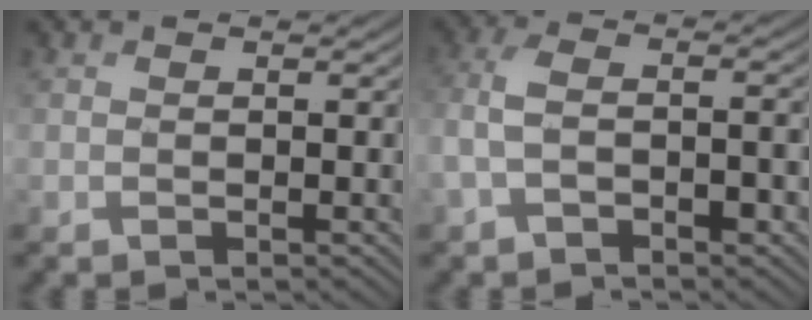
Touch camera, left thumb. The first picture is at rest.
{"total": 5.5, "force": [-2.1, 2.5, 4.5], "torque": [-0.106, 0.003, -0.047]}